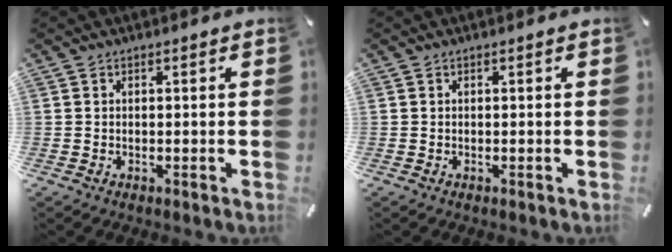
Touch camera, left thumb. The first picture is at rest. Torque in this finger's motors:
{"motor_torque": [0.12, 0.12, -0.01, 0.00, 0.00]}